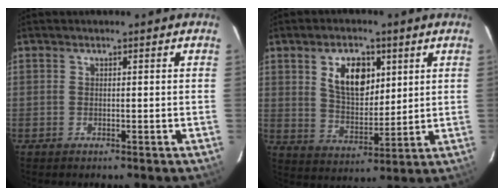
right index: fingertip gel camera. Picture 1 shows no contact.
{"total": 10.3, "force": [4.0, 5.9, 7.4], "torque": [-0.129, 0.009, 0.080]}